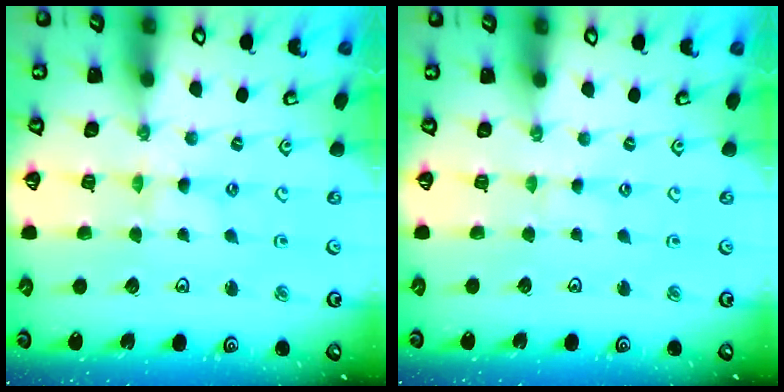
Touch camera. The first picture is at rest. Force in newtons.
{"total": 0.0}